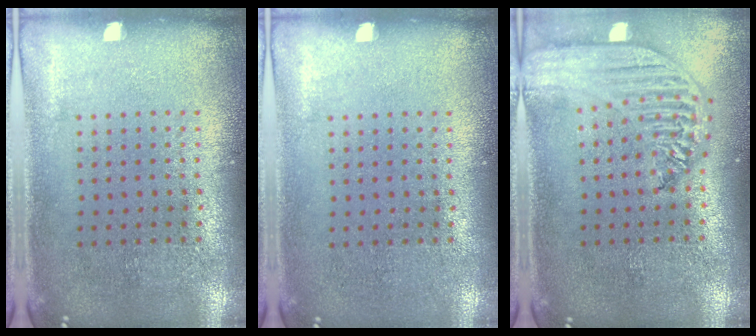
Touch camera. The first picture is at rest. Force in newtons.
{"total": 0.0}
{"total": 2.8, "press": 2.2, "slide": 1.6}